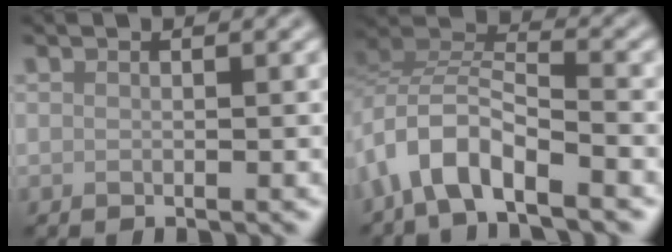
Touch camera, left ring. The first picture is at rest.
{"total": 5.6, "force": [-3.9, 1.8, 3.6], "torque": [-0.061, 0.008, -0.083]}